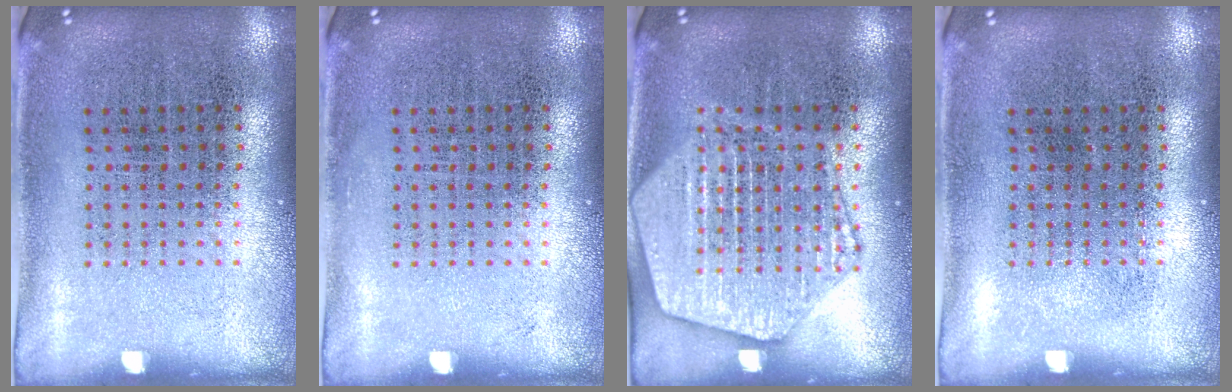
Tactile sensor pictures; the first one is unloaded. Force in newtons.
{"total": 0.0}
{"total": 3.9, "press": 3.9, "slide": 0.4}
{"total": 0.0}